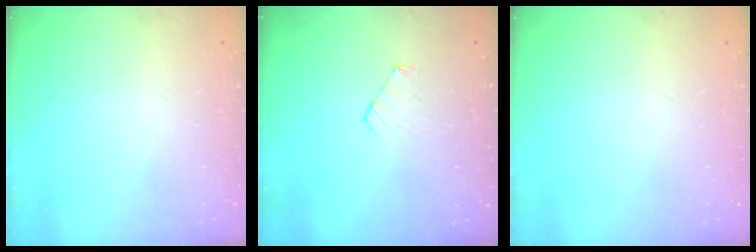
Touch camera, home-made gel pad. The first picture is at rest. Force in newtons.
{"total": 3.8, "press": 3.8, "slide": 0.3}
{"total": 0.0}